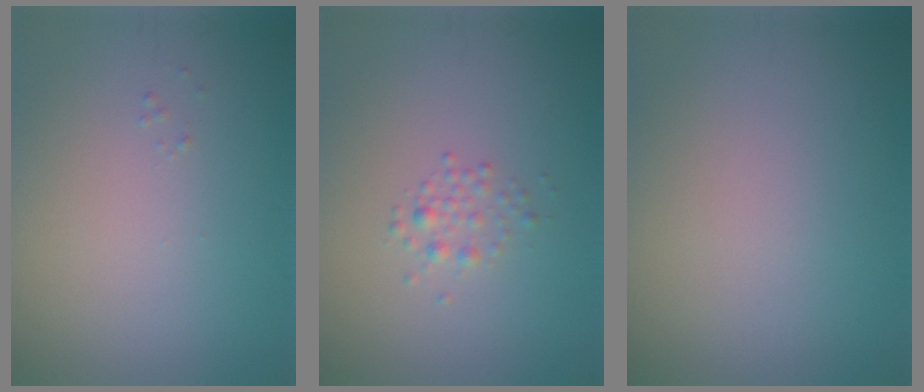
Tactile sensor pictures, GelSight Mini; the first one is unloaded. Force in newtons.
{"total": 1.2, "press": 1.2, "slide": 0.1}
{"total": 0.0}